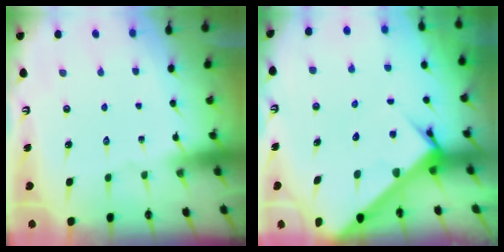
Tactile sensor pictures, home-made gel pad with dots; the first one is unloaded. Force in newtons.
{"total": 5.3, "press": 5.3, "slide": 0.3}